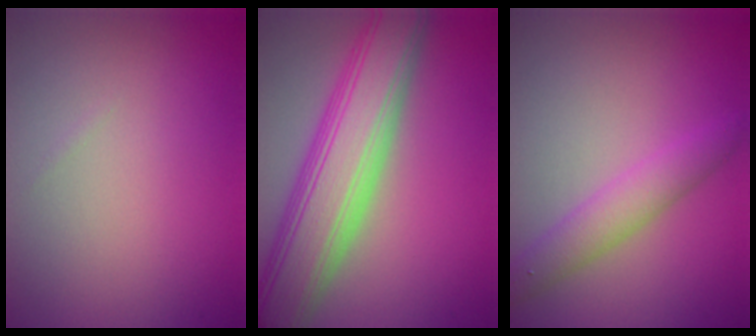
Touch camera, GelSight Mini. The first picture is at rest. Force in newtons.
{"total": 9.9, "press": 9.9, "slide": 0.5}
{"total": 3.0, "press": 3.0, "slide": 0.1}